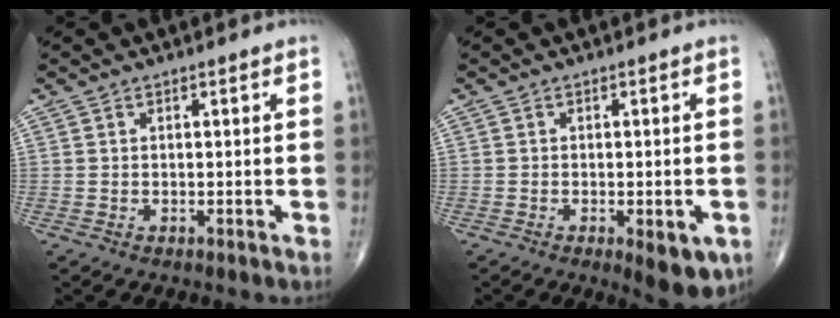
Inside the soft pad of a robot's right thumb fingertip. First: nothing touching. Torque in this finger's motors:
{"motor_torque": [0.83, 1.11, 0.38, -0.49, 0.15]}